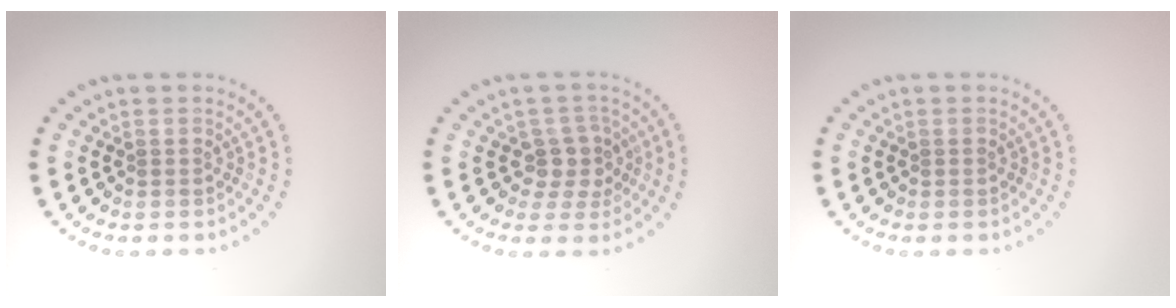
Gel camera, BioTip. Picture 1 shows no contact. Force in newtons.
{"total": 2.7, "press": 2.2, "slide": 1.5}
{"total": 0.0}